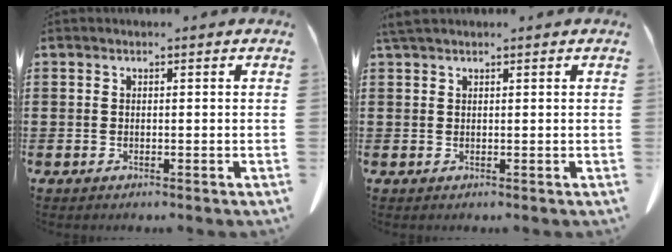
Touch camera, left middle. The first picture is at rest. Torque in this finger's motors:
{"motor_torque": [0.30, -0.18, 0.00, 0.02]}